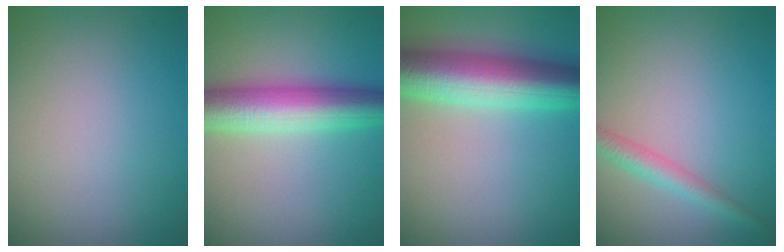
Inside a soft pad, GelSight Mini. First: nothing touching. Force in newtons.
{"total": 7.6, "press": 7.6, "slide": 0.1}
{"total": 9.5, "press": 9.5, "slide": 0.1}
{"total": 2.2, "press": 2.2, "slide": 0.1}